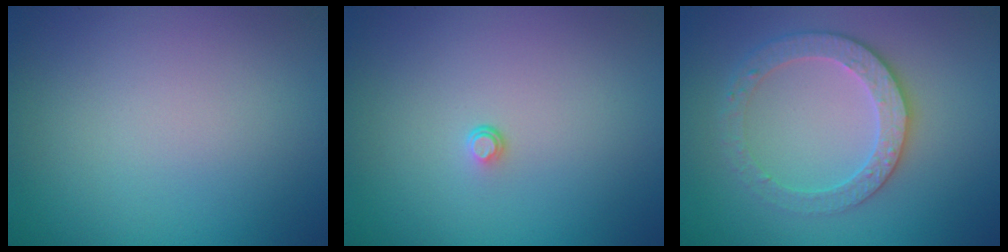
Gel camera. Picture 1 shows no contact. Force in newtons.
{"total": 0.5, "press": 0.3, "slide": 0.5}
{"total": 3.3, "press": 3.3, "slide": 0.6}